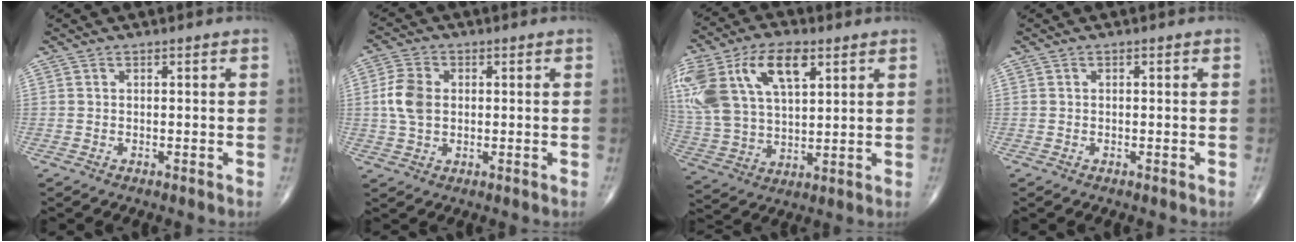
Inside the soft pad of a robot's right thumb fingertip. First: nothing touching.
{"total": 6.5, "force": [0.5, 4.6, 4.6], "torque": [-0.094, 0.006, 0.008]}
{"total": 23.2, "force": [9.6, 12.9, 16.8], "torque": [-0.369, 0.016, 0.183]}
{"total": 0.0}